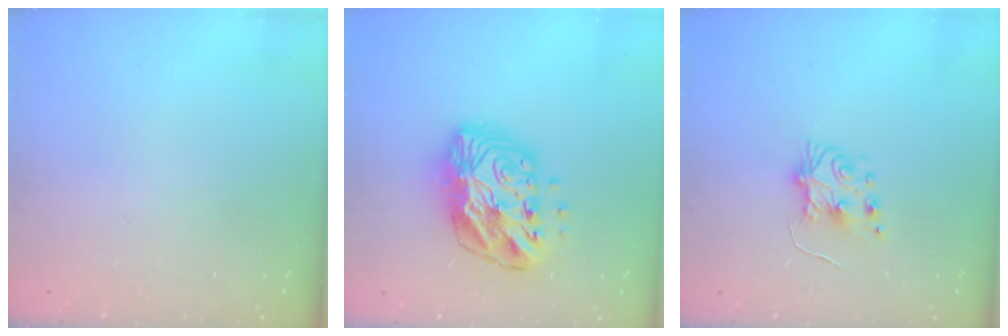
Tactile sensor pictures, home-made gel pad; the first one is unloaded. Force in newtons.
{"total": 14.1, "press": 14.0, "slide": 1.1}
{"total": 6.4, "press": 6.4, "slide": 0.4}